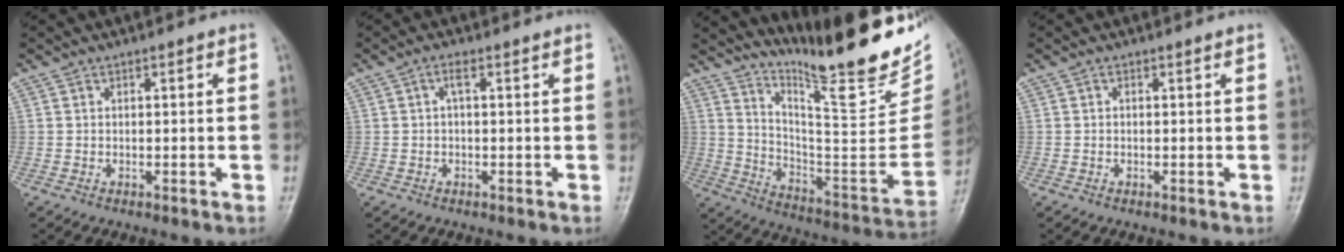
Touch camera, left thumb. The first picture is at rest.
{"total": 1.7, "force": [0.4, 0.5, 1.6], "torque": [-0.034, 0.010, 0.008]}
{"total": 24.6, "force": [19.5, 4.1, 14.5], "torque": [-0.188, -0.135, 0.297]}
{"total": 0.0}